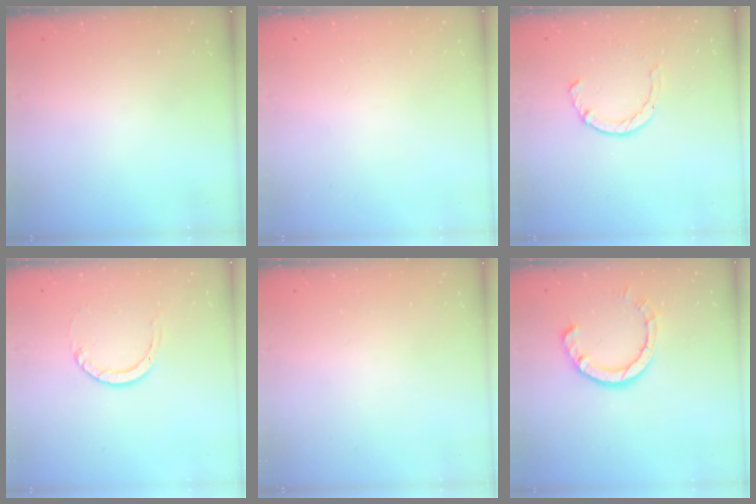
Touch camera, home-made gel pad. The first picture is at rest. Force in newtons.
{"total": 2.6, "press": 2.6, "slide": 0.2}
{"total": 2.4, "press": 2.4, "slide": 0.2}
{"total": 3.9, "press": 3.9, "slide": 0.4}
{"total": 2.6, "press": 2.6, "slide": 0.2}
{"total": 7.5, "press": 7.4, "slide": 0.9}